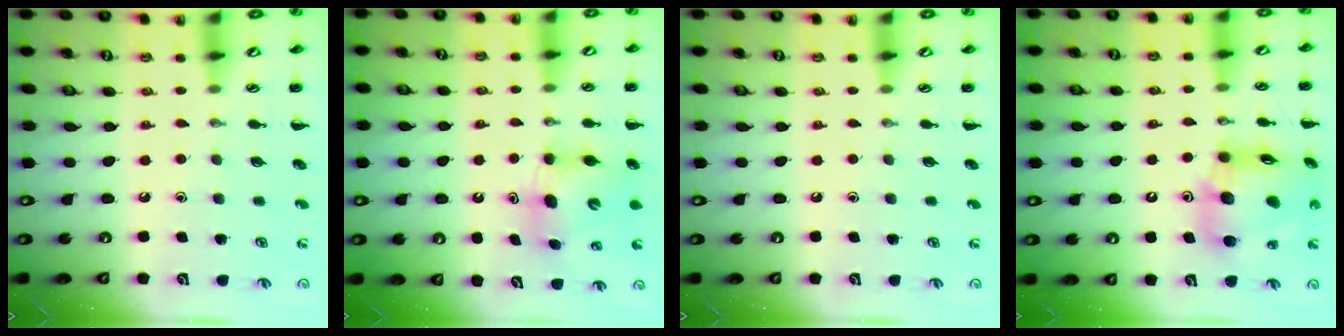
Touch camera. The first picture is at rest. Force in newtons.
{"total": 7.3, "press": 7.2, "slide": 0.4}
{"total": 0.0}
{"total": 17.1, "press": 16.3, "slide": 5.0}